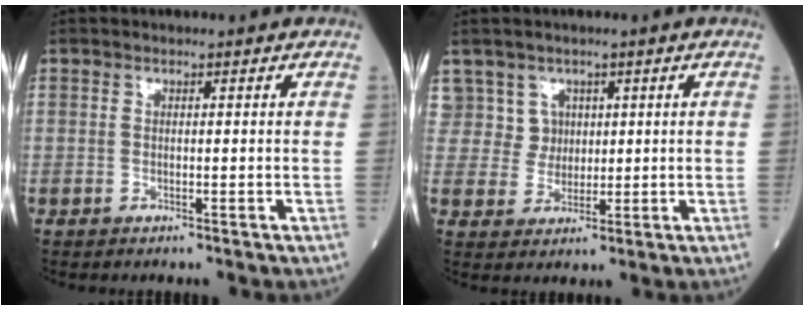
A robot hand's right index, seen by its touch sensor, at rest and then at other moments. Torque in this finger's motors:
{"motor_torque": [-0.24, 0.32, -0.14, -0.06]}